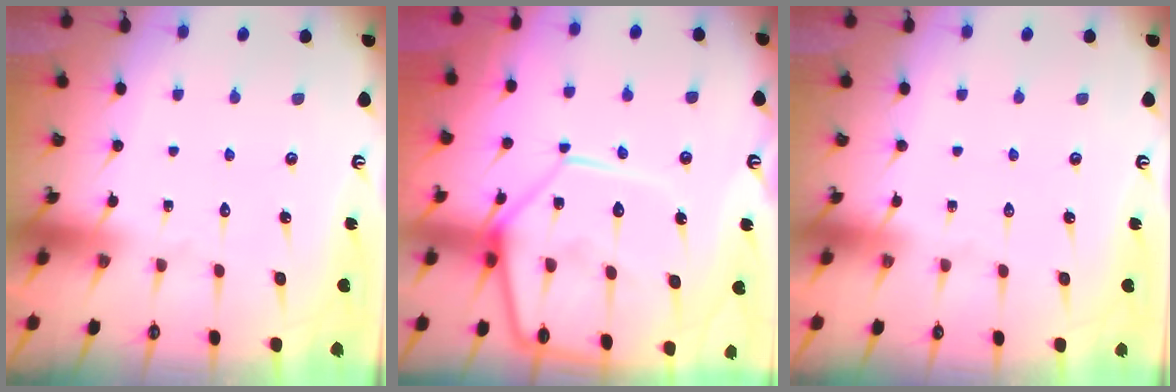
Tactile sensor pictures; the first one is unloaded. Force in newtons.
{"total": 16.2, "press": 16.1, "slide": 1.8}
{"total": 0.0}